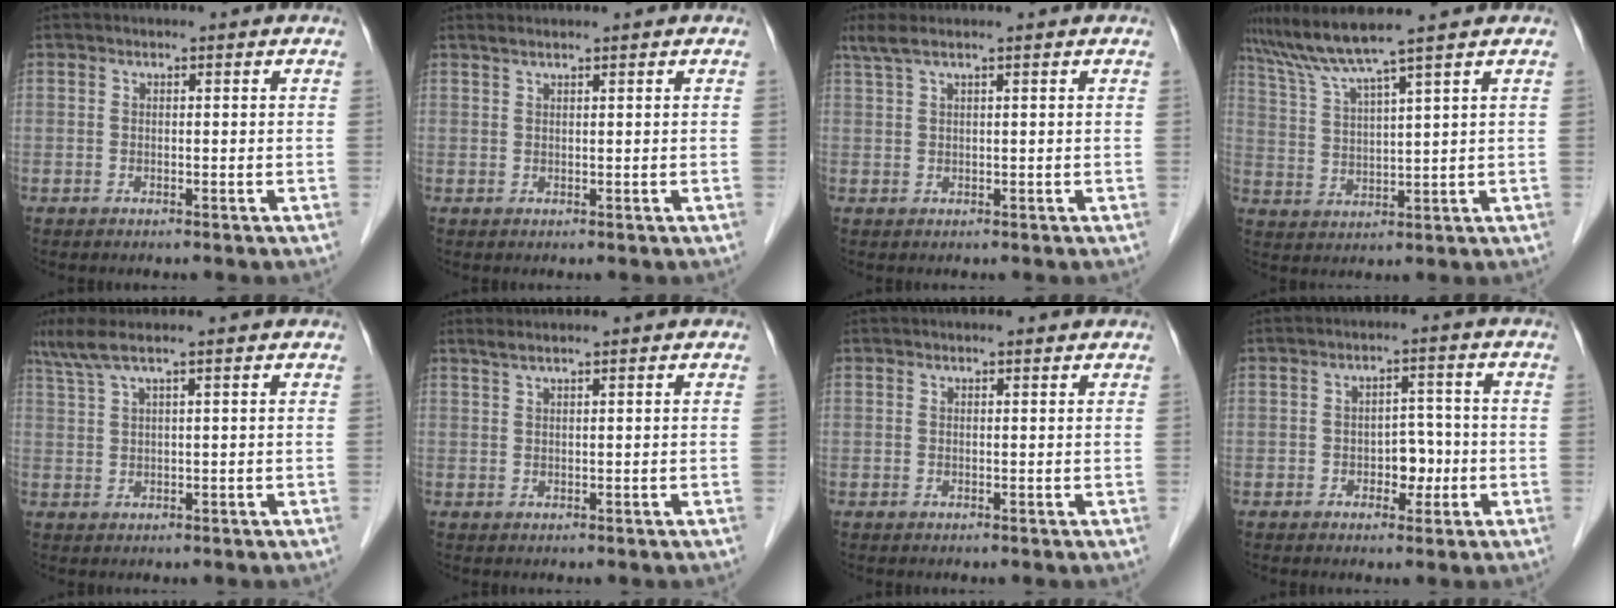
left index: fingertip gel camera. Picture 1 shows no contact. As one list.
[{"total": 1.7, "force": [1.5, -0.2, 0.8], "torque": [-0.015, 0.015, 0.032]}, {"total": 4.0, "force": [3.1, -0.2, 2.5], "torque": [-0.056, 0.033, 0.063]}, {"total": 7.9, "force": [6.5, -2.1, 3.8], "torque": [-0.081, 0.008, 0.127]}, {"total": 5.5, "force": [4.2, -0.6, 3.5], "torque": [-0.080, 0.025, 0.084]}, {"total": 2.1, "force": [1.8, -0.3, 1.1], "torque": [-0.021, 0.015, 0.039]}, {"total": 1.7, "force": [1.6, 0.3, 0.6], "torque": [-0.010, 0.013, 0.023]}, {"total": 3.7, "force": [-1.0, 2.4, 2.6], "torque": [-0.032, 0.008, -0.013]}]